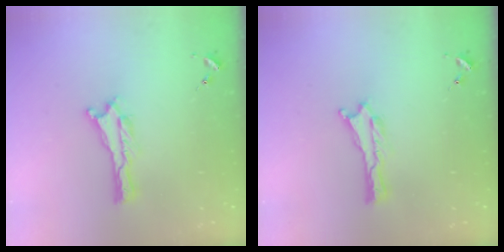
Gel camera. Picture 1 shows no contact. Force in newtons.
{"total": 0.0}